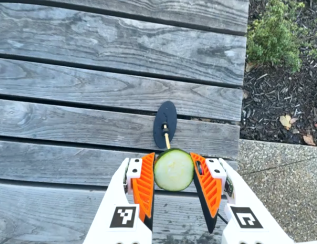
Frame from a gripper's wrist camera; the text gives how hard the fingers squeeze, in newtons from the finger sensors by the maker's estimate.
{"total": 13.9, "left": 14.2, "right": 13.6}